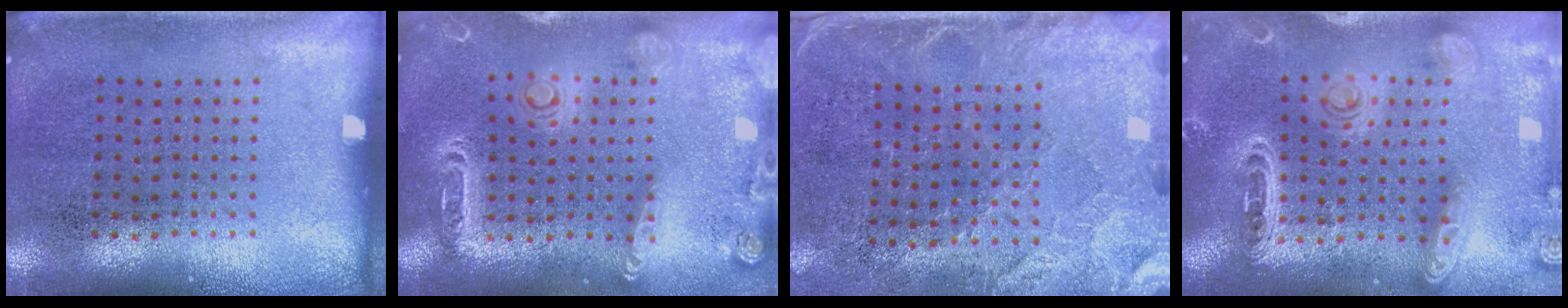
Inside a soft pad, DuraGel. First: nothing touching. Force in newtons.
{"total": 2.0, "press": 1.9, "slide": 0.6}
{"total": 2.7, "press": 2.4, "slide": 1.2}
{"total": 1.9, "press": 1.9, "slide": 0.5}